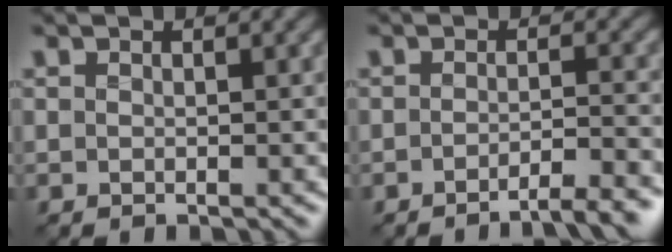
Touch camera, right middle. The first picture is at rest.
{"total": 3.7, "force": [-2.5, 0.7, 2.6], "torque": [-0.026, 0.008, -0.042]}